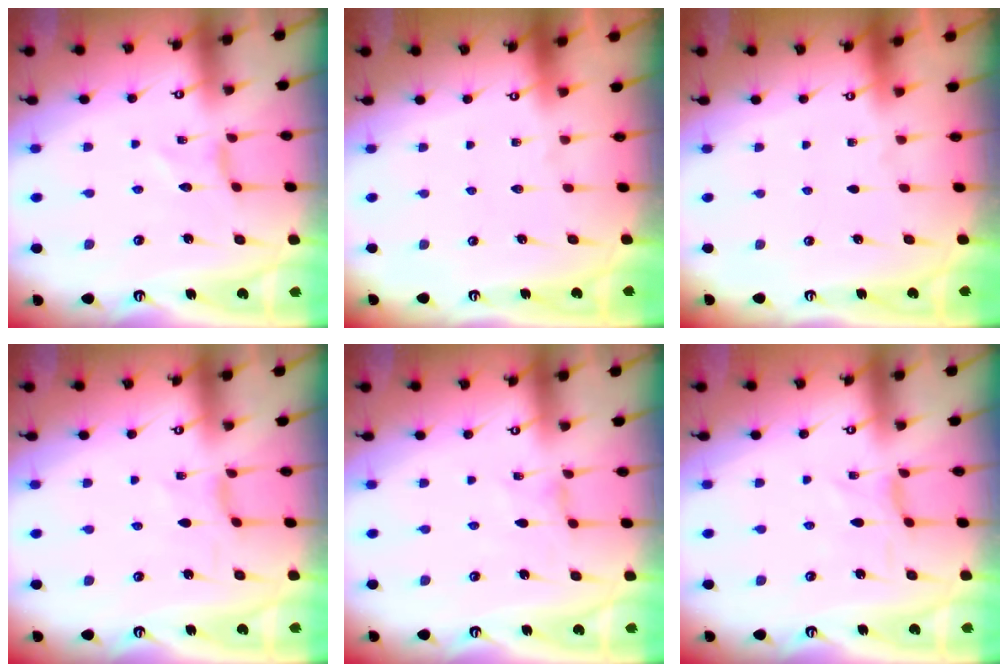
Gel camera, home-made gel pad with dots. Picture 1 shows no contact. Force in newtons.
{"total": 0.0}
{"total": 0.0}
{"total": 2.0, "press": 2.0, "slide": 0.3}
{"total": 0.0}
{"total": 0.0}